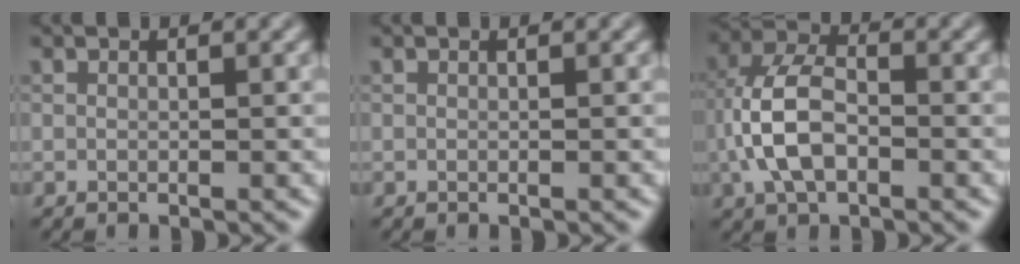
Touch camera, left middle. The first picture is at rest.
{"total": 0.0}
{"total": 6.0, "force": [-1.5, 3.4, 4.7], "torque": [-0.103, 0.009, -0.035]}